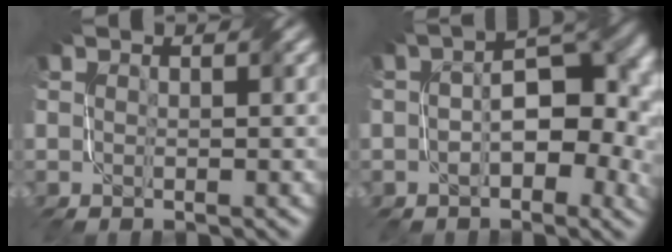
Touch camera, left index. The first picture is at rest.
{"total": 7.2, "force": [-0.9, 3.8, 6.1], "torque": [-0.080, 0.012, -0.020]}